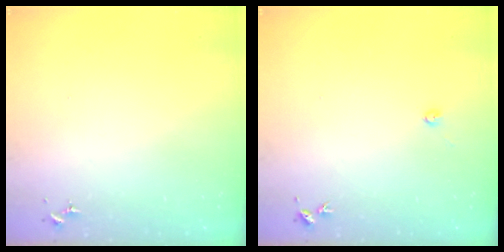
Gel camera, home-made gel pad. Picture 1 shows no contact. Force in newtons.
{"total": 2.2, "press": 2.2, "slide": 0.3}